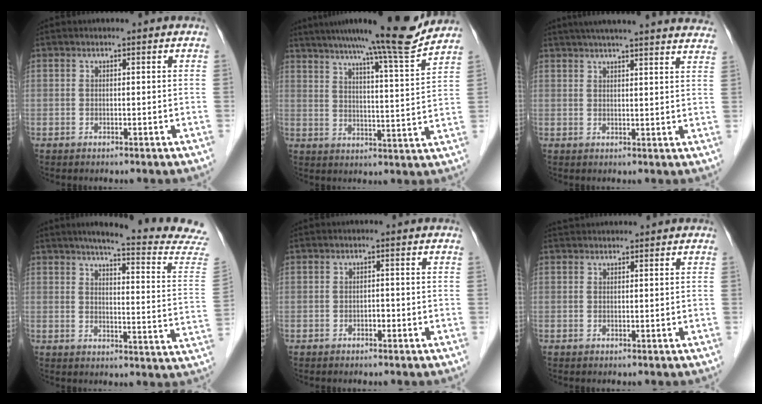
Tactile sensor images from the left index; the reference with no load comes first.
{"total": 15.3, "force": [13.3, -1.4, 7.4], "torque": [-0.116, -0.019, 0.186]}
{"total": 24.4, "force": [22.0, 1.0, 10.5], "torque": [-0.160, -0.001, 0.268]}
{"total": 19.5, "force": [17.5, 0.0, 8.5], "torque": [-0.107, -0.068, 0.198]}
{"total": 0.7, "force": [-0.5, 0.3, 0.5], "torque": [-0.005, 0.003, -0.008]}
{"total": 2.8, "force": [2.8, 0.0, 0.6], "torque": [-0.006, 0.032, 0.050]}